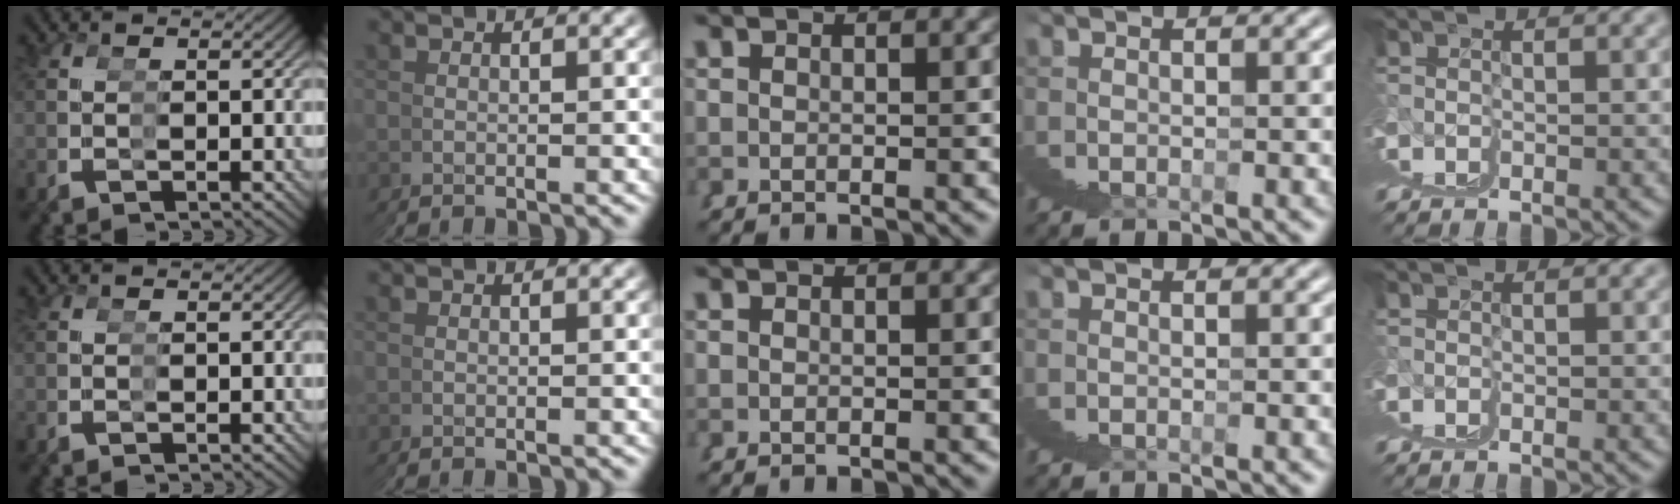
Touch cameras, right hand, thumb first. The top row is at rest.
{}